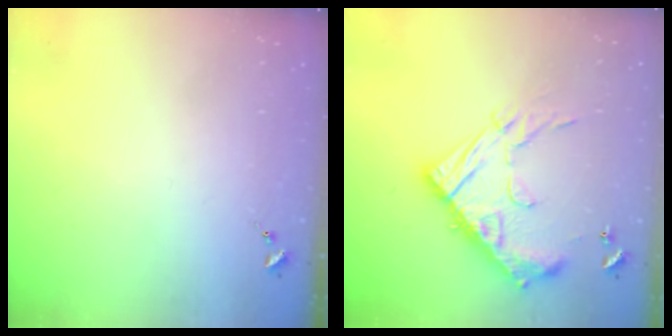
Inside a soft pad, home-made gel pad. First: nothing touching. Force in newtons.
{"total": 19.3, "press": 19.2, "slide": 1.6}